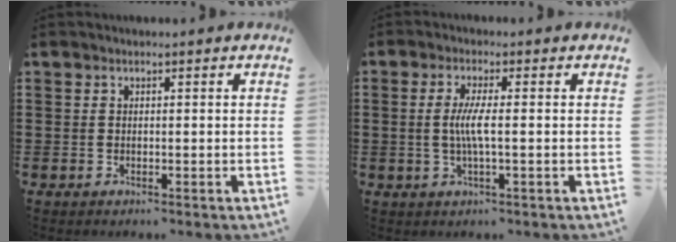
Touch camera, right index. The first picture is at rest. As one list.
[{"total": 4.0, "force": [-0.3, 0.2, 4.0], "torque": [-0.088, -0.010, -0.012]}]